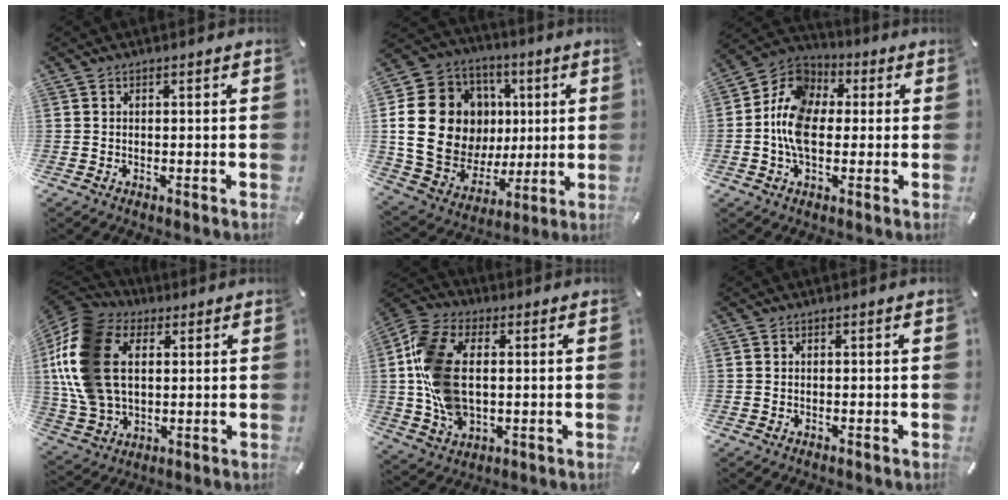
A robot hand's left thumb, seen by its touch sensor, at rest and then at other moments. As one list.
[{"total": 22.9, "force": [3.9, 19.3, 11.7], "torque": [-0.224, -0.021, 0.097]}, {"total": 11.2, "force": [-1.7, 8.1, 7.5], "torque": [-0.173, 0.018, -0.034]}, {"total": 20.2, "force": [3.7, 14.5, 13.5], "torque": [-0.319, 0.003, 0.068]}, {"total": 15.0, "force": [0.9, 9.9, 11.2], "torque": [-0.257, 0.006, 0.022]}, {"total": 0.0}]